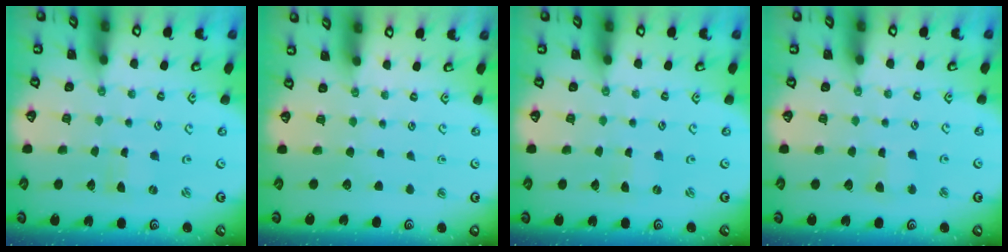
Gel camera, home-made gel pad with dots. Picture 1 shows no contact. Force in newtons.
{"total": 0.0}
{"total": 0.0}
{"total": 2.7, "press": 2.6, "slide": 0.3}